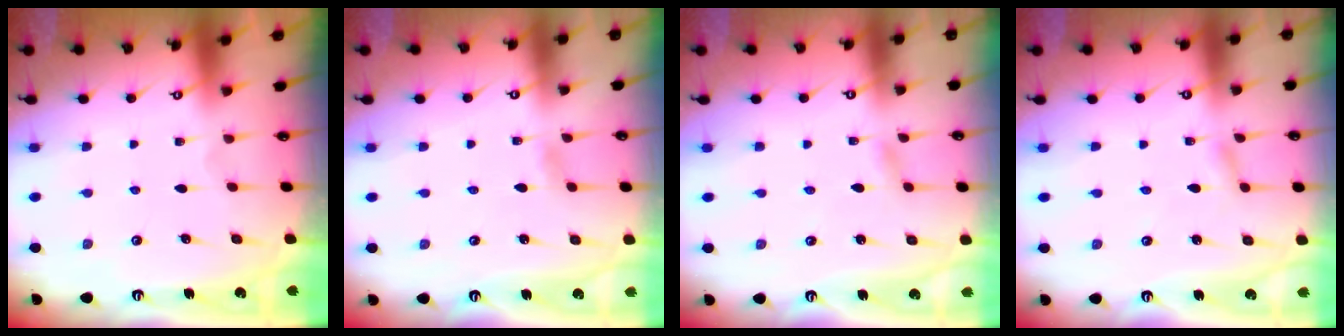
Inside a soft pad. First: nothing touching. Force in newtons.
{"total": 2.7, "press": 2.7, "slide": 0.4}
{"total": 1.3, "press": 1.3, "slide": 0.1}
{"total": 1.5, "press": 1.5, "slide": 0.2}